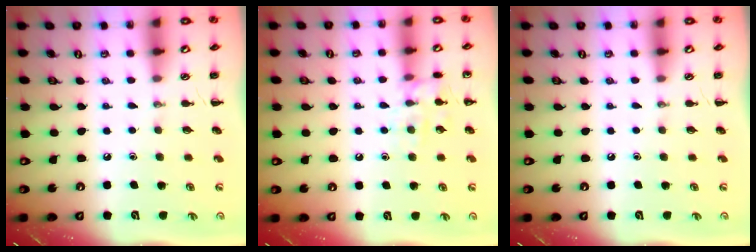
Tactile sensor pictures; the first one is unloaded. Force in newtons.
{"total": 9.2, "press": 9.1, "slide": 1.2}
{"total": 0.0}